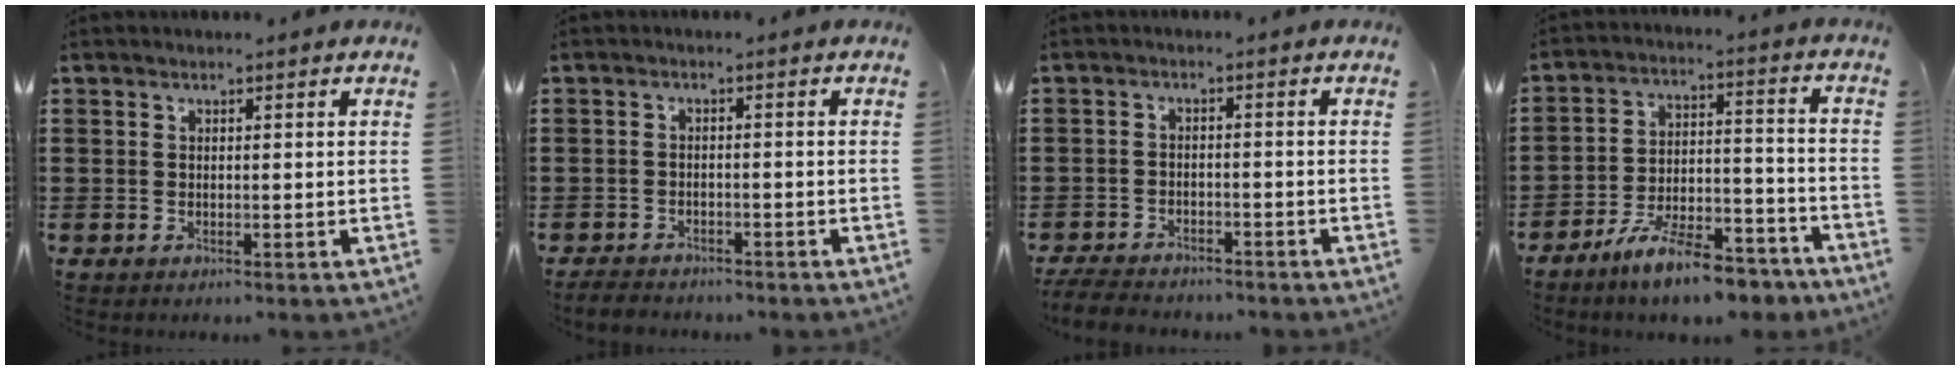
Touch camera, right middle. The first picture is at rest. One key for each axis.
{"total": 2.2, "fx": -2.2, "fy": 0.5, "fz": 0.2, "tx": -0.016, "ty": -0.002, "tz": -0.049}
{"total": 3.8, "fx": -3.7, "fy": 0.6, "fz": 0.7, "tx": -0.019, "ty": 0.000, "tz": -0.079}
{"total": 10.4, "fx": -8.9, "fy": 1.5, "fz": 5.2, "tx": -0.092, "ty": 0.025, "tz": -0.169}